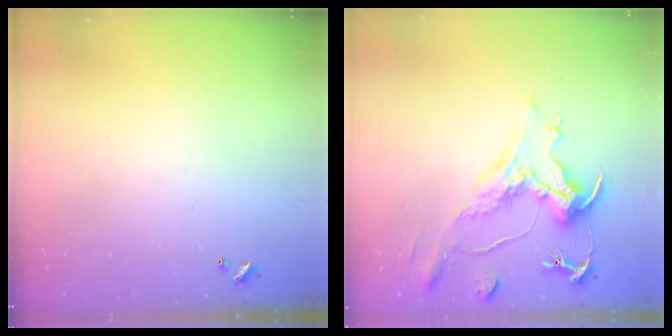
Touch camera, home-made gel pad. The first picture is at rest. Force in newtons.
{"total": 1.6, "press": 0.0, "slide": 1.6}